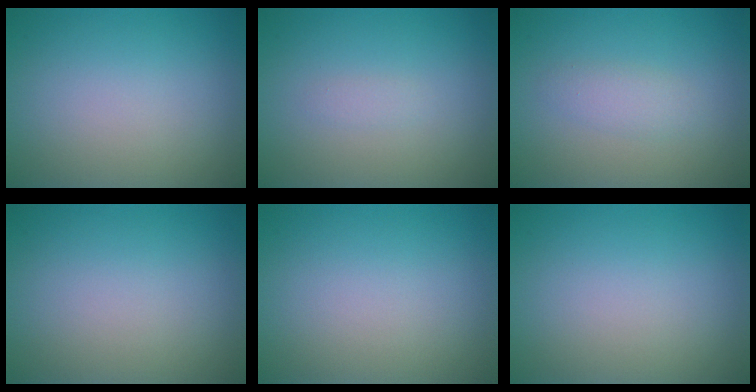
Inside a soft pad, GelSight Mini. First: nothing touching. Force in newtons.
{"total": 0.6, "press": 0.6, "slide": 0.0}
{"total": 1.6, "press": 1.6, "slide": 0.1}
{"total": 0.0}
{"total": 0.0}
{"total": 0.0}